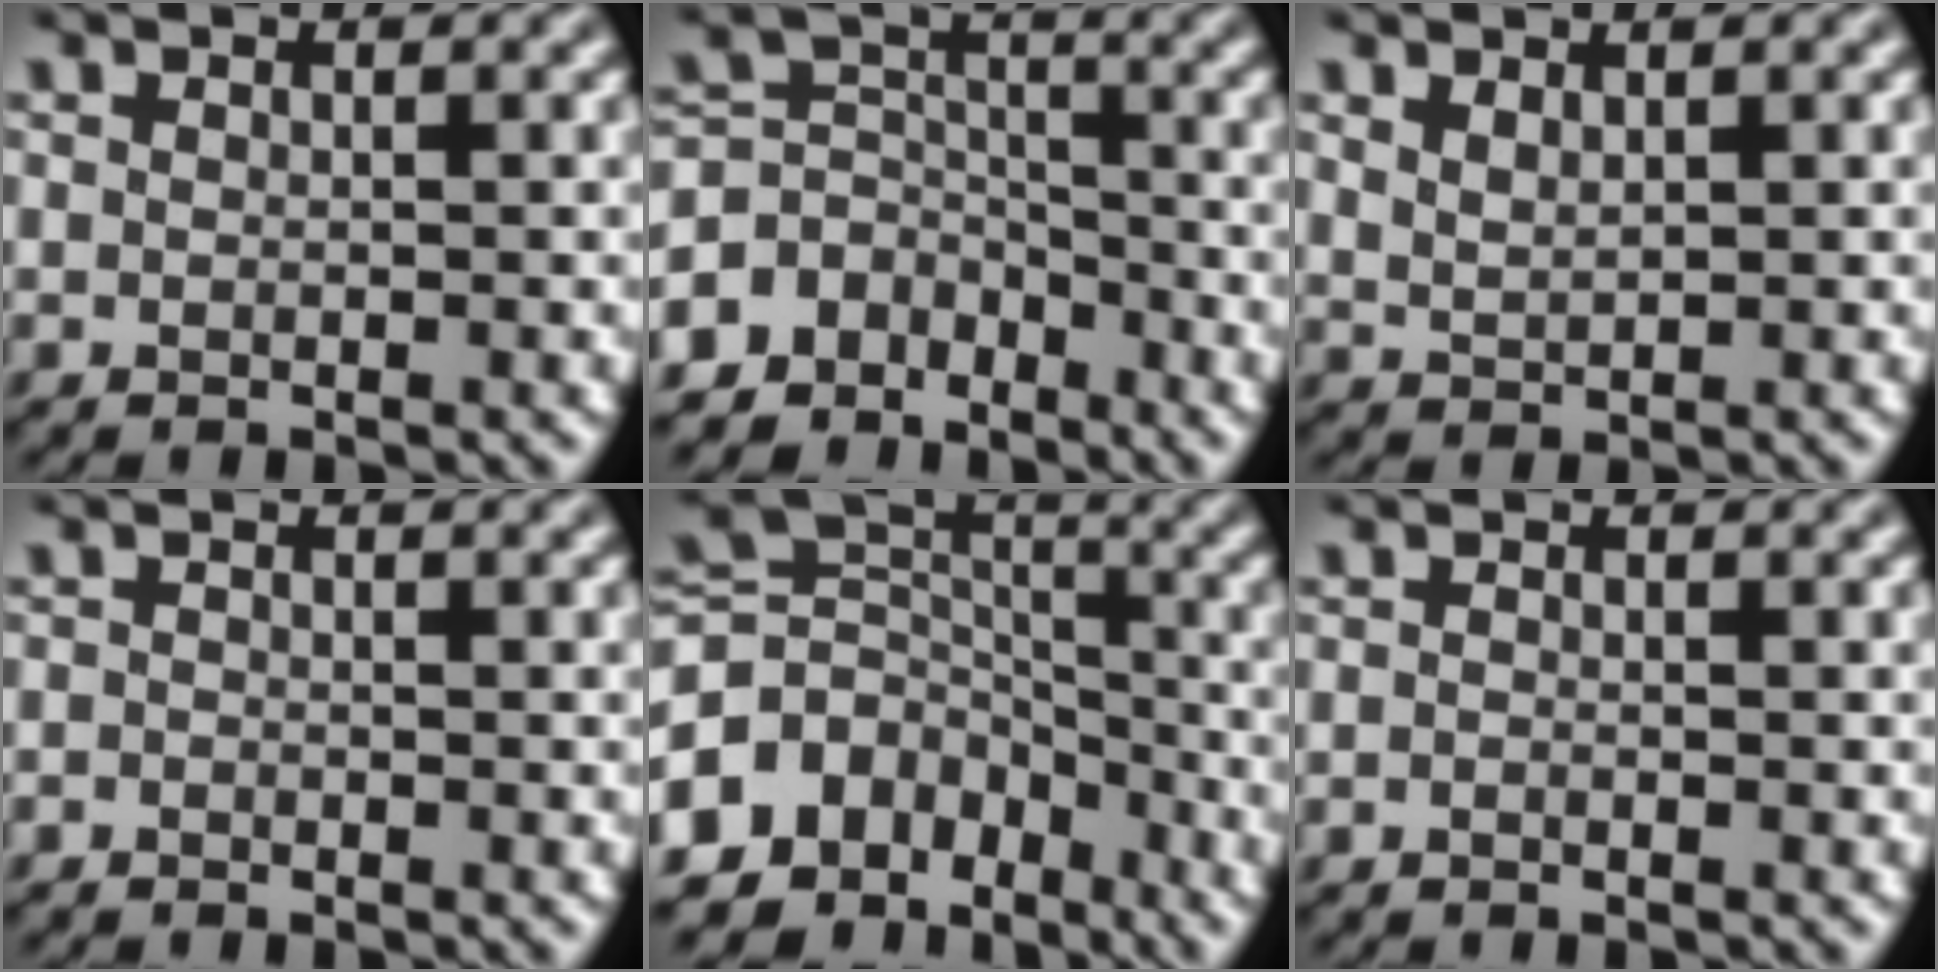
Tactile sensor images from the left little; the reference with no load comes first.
{"total": 5.4, "force": [-4.2, 3.3, 0.7], "torque": [-0.002, 0.018, -0.087]}
{"total": 1.2, "force": [0.9, 0.5, 0.6], "torque": [-0.020, -0.001, 0.025]}
{"total": 0.8, "force": [-0.7, 0.3, 0.1], "torque": [-0.001, -0.001, -0.014]}
{"total": 9.9, "force": [-5.9, 6.8, 4.1], "torque": [-0.089, 0.016, -0.117]}
{"total": 0.5, "force": [-0.4, 0.1, 0.2], "torque": [-0.006, 0.000, -0.008]}